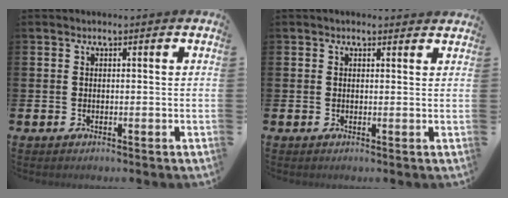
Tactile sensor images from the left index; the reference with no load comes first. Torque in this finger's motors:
{"motor_torque": [1.02, -1.11, 0.18, 0.02]}